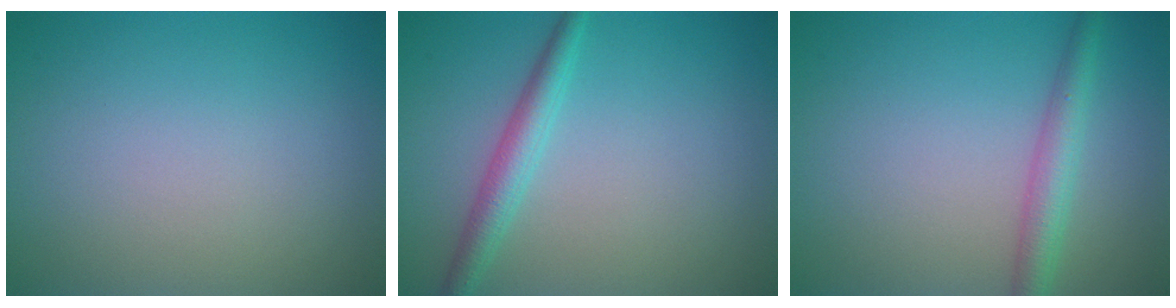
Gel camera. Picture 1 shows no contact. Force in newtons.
{"total": 2.6, "press": 2.6, "slide": 0.1}
{"total": 3.0, "press": 3.0, "slide": 0.1}